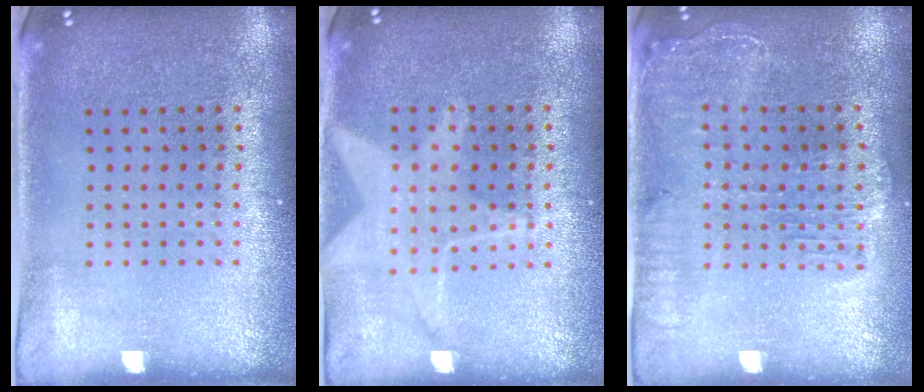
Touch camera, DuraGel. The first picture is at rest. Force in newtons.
{"total": 1.3, "press": 1.3, "slide": 0.5}
{"total": 1.7, "press": 1.6, "slide": 0.6}